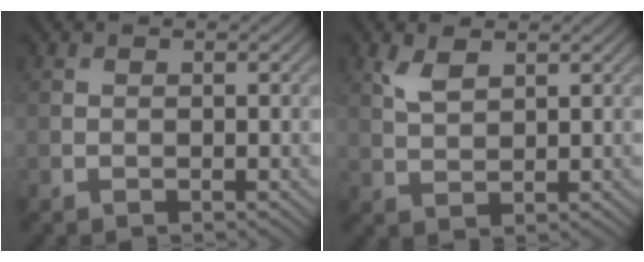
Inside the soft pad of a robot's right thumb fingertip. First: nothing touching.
{"total": 2.9, "force": [1.7, 1.2, 2.0], "torque": [-0.051, -0.001, 0.038]}